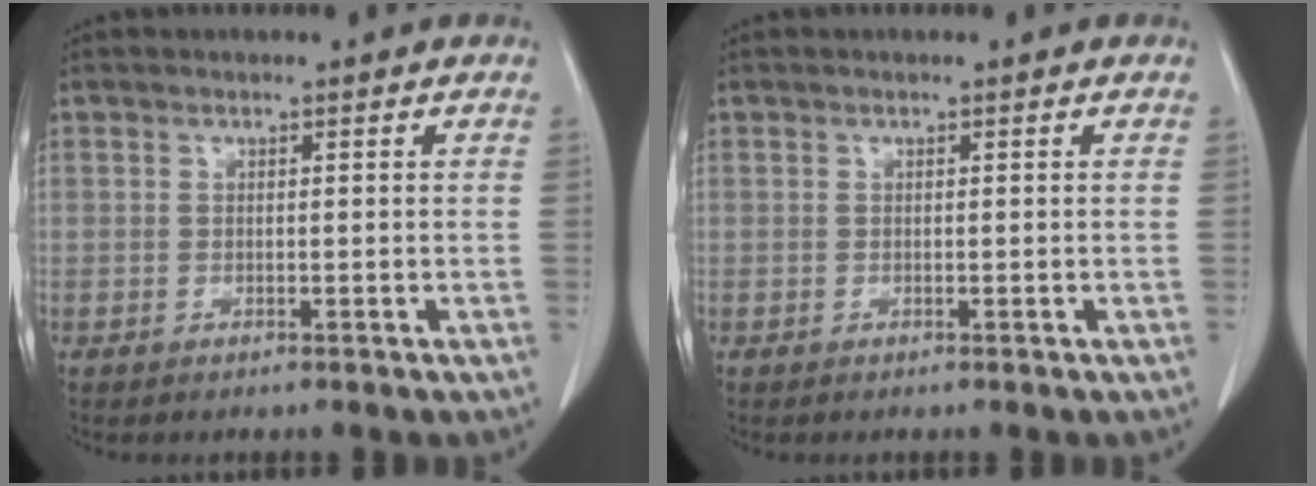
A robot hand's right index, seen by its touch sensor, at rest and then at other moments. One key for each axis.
{"total": 0.0}